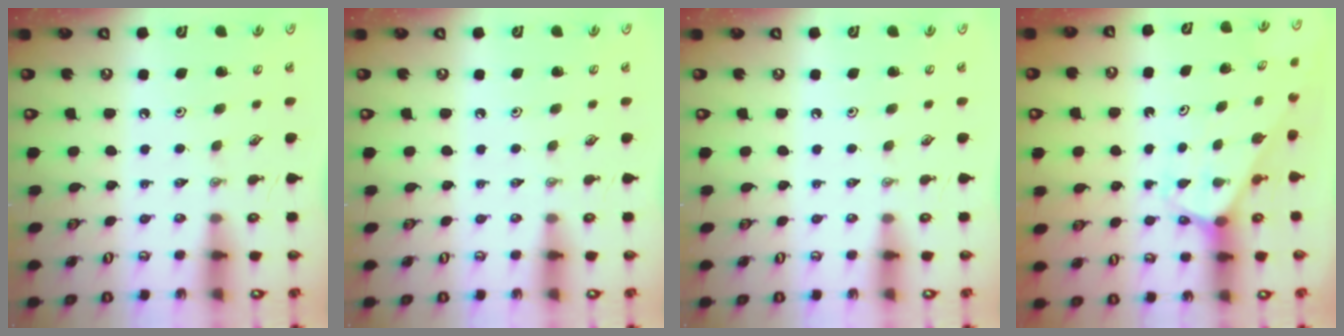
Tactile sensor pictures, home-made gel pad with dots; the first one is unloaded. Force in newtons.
{"total": 0.0}
{"total": 0.0}
{"total": 2.2, "press": 2.2, "slide": 0.1}